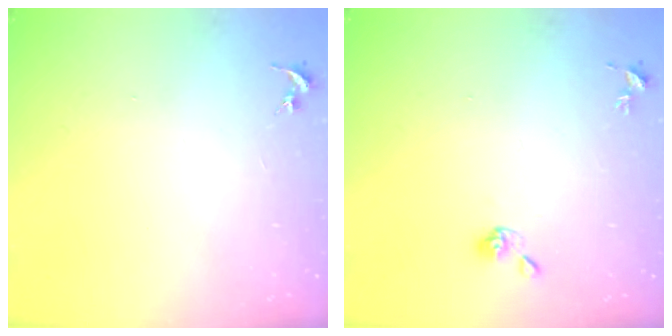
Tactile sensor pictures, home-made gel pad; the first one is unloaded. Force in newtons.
{"total": 5.2, "press": 5.1, "slide": 0.7}